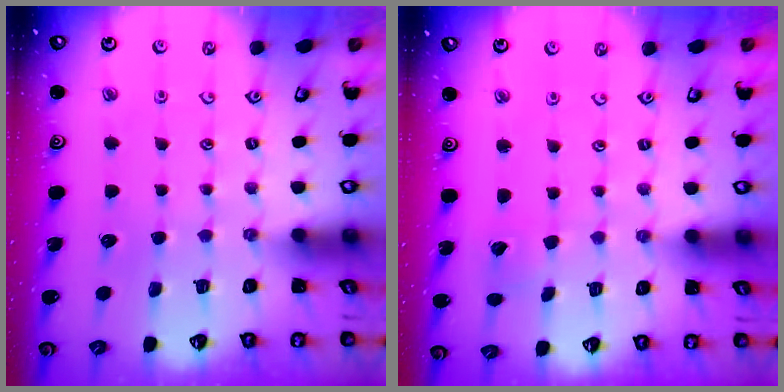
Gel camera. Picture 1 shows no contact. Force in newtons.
{"total": 2.1, "press": 2.1, "slide": 0.2}